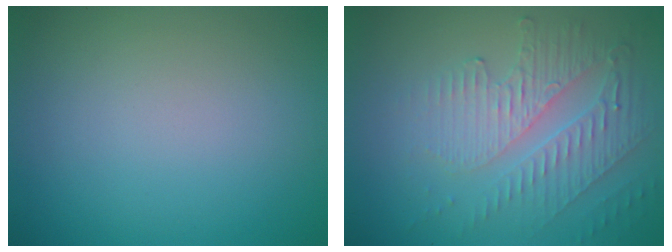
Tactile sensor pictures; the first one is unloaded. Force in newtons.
{"total": 5.6, "press": 3.6, "slide": 4.3}